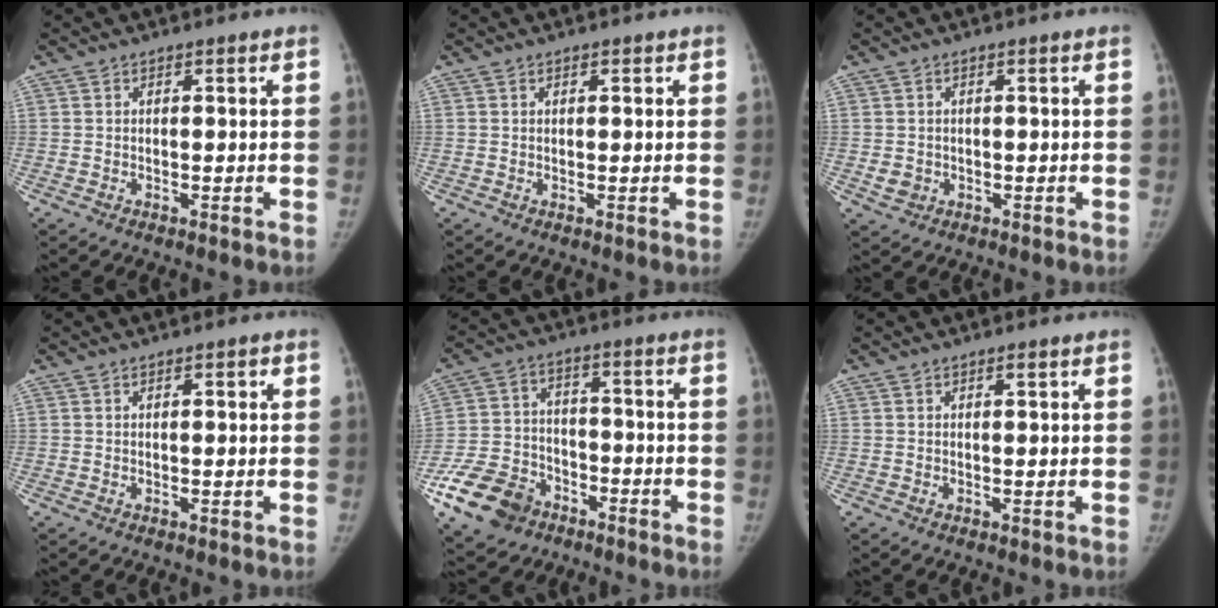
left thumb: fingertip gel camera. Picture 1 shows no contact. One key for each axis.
{"total": 0.7, "fx": 0.3, "fy": 0.4, "fz": 0.5, "tx": -0.005, "ty": 0.000, "tz": 0.003}
{"total": 2.4, "fx": -0.4, "fy": 2.1, "fz": 1.0, "tx": -0.009, "ty": 0.002, "tz": -0.001}
{"total": 1.2, "fx": 0.4, "fy": 0.4, "fz": 1.1, "tx": -0.011, "ty": 0.003, "tz": 0.004}
{"total": 13.5, "fx": -7.9, "fy": 9.4, "fz": 5.5, "tx": -0.092, "ty": 0.037, "tz": -0.143}
{"total": 0.8, "fx": 0.4, "fy": 0.1, "fz": 0.6, "tx": -0.009, "ty": -0.001, "tz": 0.007}